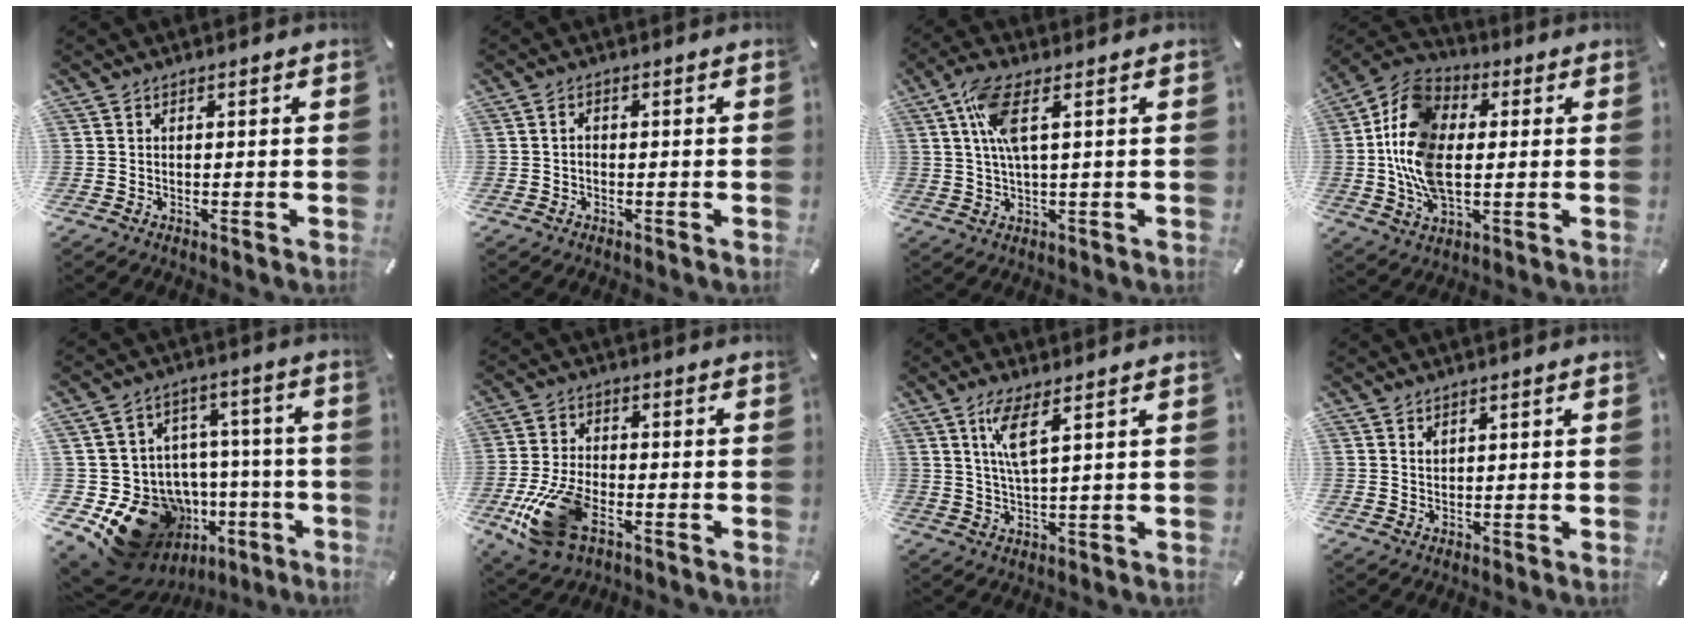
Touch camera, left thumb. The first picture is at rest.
{"total": 1.4, "force": [-0.3, 0.9, 1.0], "torque": [-0.020, 0.003, -0.007]}
{"total": 8.9, "force": [2.7, 2.5, 8.1], "torque": [-0.174, -0.001, 0.043]}
{"total": 15.8, "force": [-0.4, 10.4, 11.9], "torque": [-0.287, 0.003, -0.012]}
{"total": 20.2, "force": [-9.6, 14.9, 9.6], "torque": [-0.153, 0.045, -0.127]}
{"total": 14.9, "force": [-5.7, 8.6, 10.8], "torque": [-0.233, 0.008, -0.096]}
{"total": 6.9, "force": [3.2, 1.5, 6.0], "torque": [-0.126, 0.003, 0.055]}
{"total": 1.5, "force": [1.1, 1.1, 0.3], "torque": [0.002, -0.004, 0.019]}